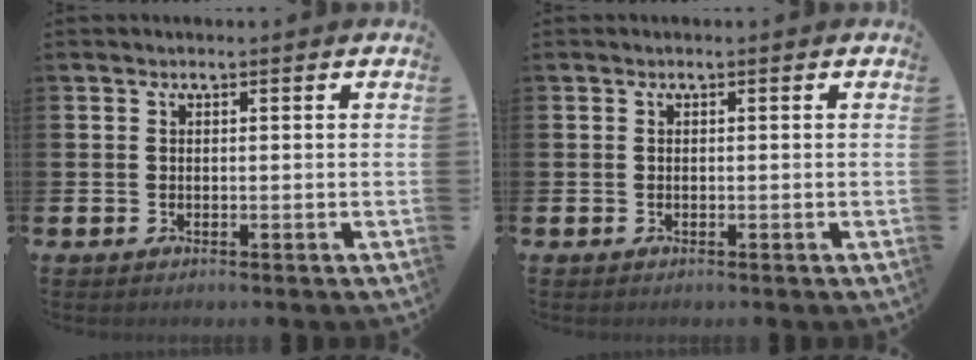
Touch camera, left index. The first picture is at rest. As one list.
[{"total": 0.0}]